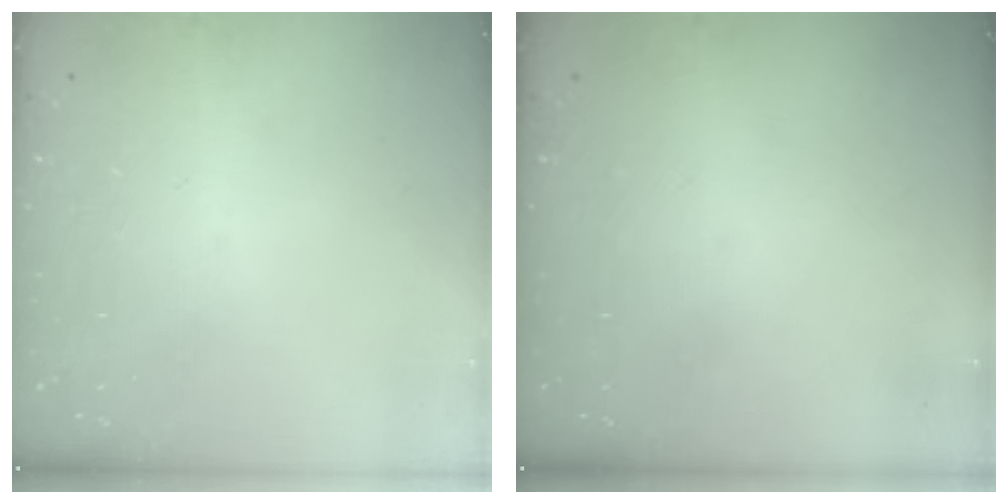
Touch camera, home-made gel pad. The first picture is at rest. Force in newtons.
{"total": 0.0}